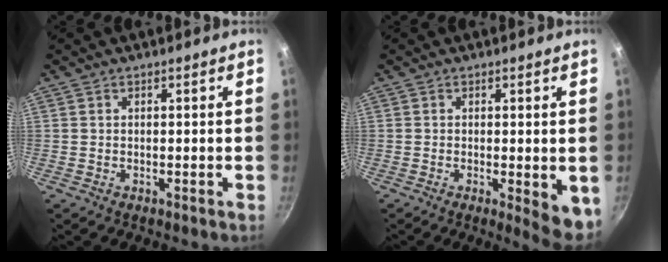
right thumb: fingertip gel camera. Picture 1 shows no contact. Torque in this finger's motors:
{"motor_torque": [-0.19, 0.47, 0.03, -0.07, 0.04]}